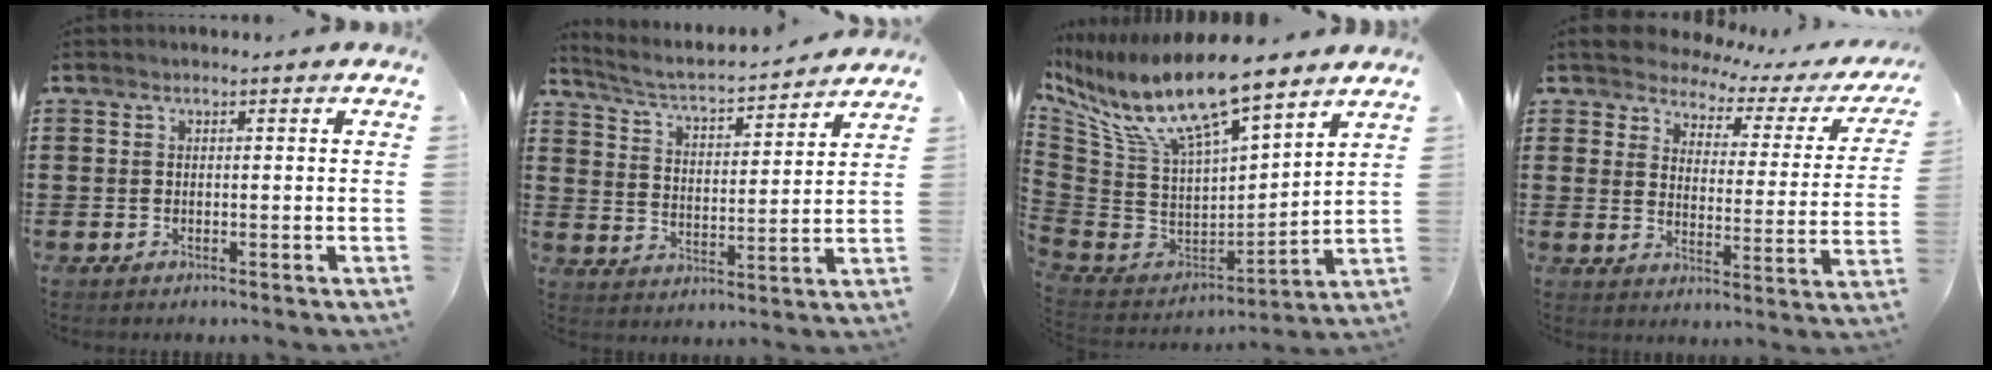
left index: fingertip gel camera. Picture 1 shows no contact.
{"total": 3.7, "force": [3.4, 0.3, 1.3], "torque": [-0.045, -0.030, 0.050]}
{"total": 12.7, "force": [9.4, 2.5, 8.1], "torque": [-0.202, -0.069, 0.160]}
{"total": 3.6, "force": [3.4, 1.1, 0.3], "torque": [-0.035, -0.025, 0.053]}